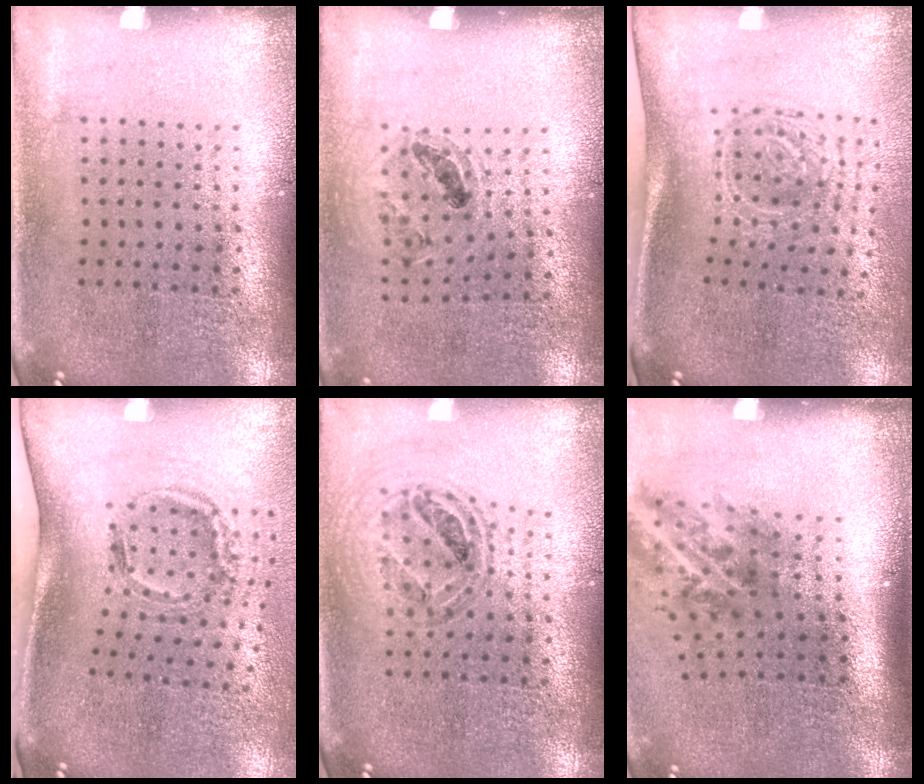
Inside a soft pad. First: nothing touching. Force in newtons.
{"total": 0.9, "press": 0.9, "slide": 0.1}
{"total": 1.8, "press": 1.3, "slide": 1.3}
{"total": 2.1, "press": 1.3, "slide": 1.6}
{"total": 0.7, "press": 0.7, "slide": 0.0}
{"total": 1.9, "press": 1.3, "slide": 1.5}